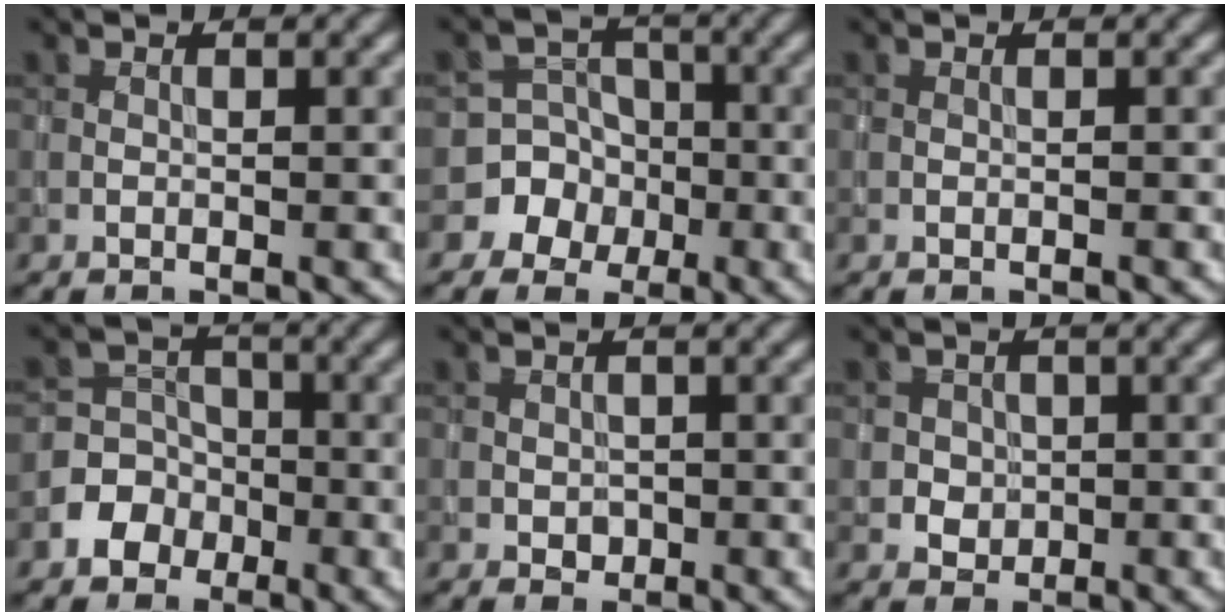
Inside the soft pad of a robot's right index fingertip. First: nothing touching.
{"total": 6.6, "force": [-2.7, 6.0, 0.1], "torque": [0.020, 0.003, -0.065]}
{"total": 0.0}
{"total": 4.0, "force": [-1.8, 3.5, 0.9], "torque": [0.014, 0.006, -0.054]}
{"total": 1.0, "force": [-0.1, 0.9, 0.4], "torque": [-0.003, -0.002, 0.001]}
{"total": 2.0, "force": [-0.1, 1.9, 0.3], "torque": [0.012, -0.001, -0.007]}